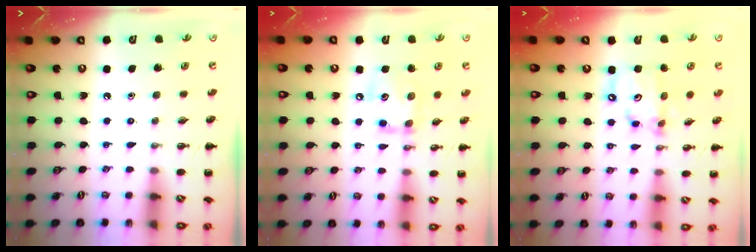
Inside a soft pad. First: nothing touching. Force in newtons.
{"total": 10.1, "press": 10.1, "slide": 0.6}
{"total": 11.4, "press": 11.1, "slide": 2.5}